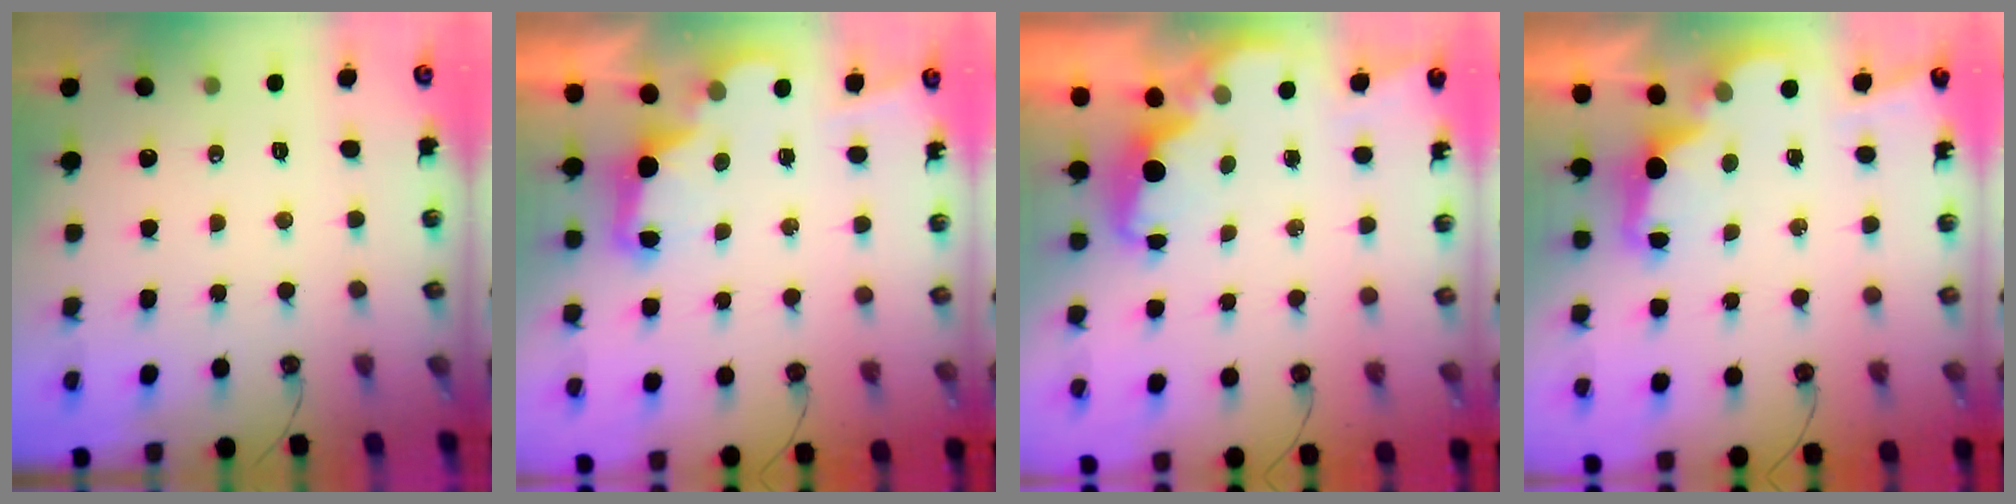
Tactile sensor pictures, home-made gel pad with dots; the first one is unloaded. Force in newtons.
{"total": 2.9, "press": 2.9, "slide": 0.6}
{"total": 1.9, "press": 1.7, "slide": 0.7}
{"total": 2.5, "press": 2.4, "slide": 0.8}